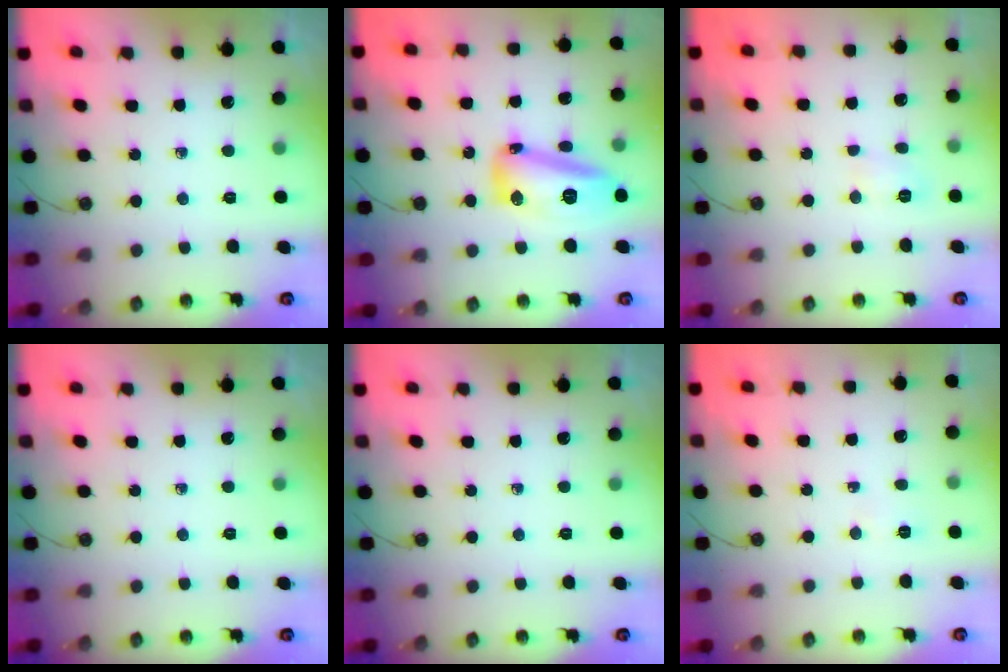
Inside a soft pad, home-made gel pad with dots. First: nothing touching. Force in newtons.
{"total": 28.9, "press": 21.0, "slide": 19.9}
{"total": 4.8, "press": 4.8, "slide": 0.5}
{"total": 0.0}
{"total": 0.0}
{"total": 2.6, "press": 2.4, "slide": 0.9}